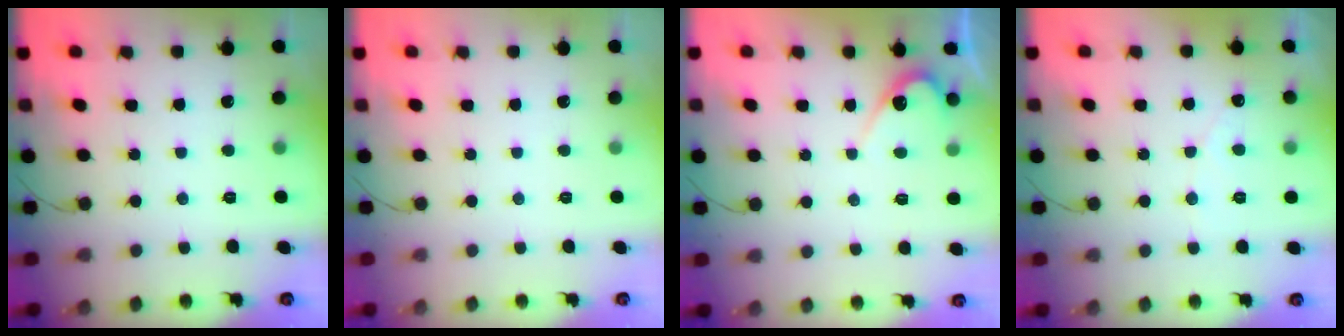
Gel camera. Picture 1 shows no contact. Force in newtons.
{"total": 0.0}
{"total": 4.9, "press": 4.9, "slide": 0.4}
{"total": 2.7, "press": 2.7, "slide": 0.1}